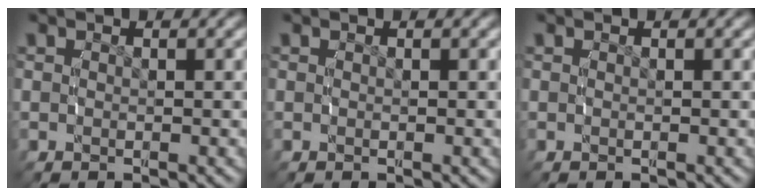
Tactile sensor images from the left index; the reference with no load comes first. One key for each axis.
{"total": 0.0}
{"total": 0.0}